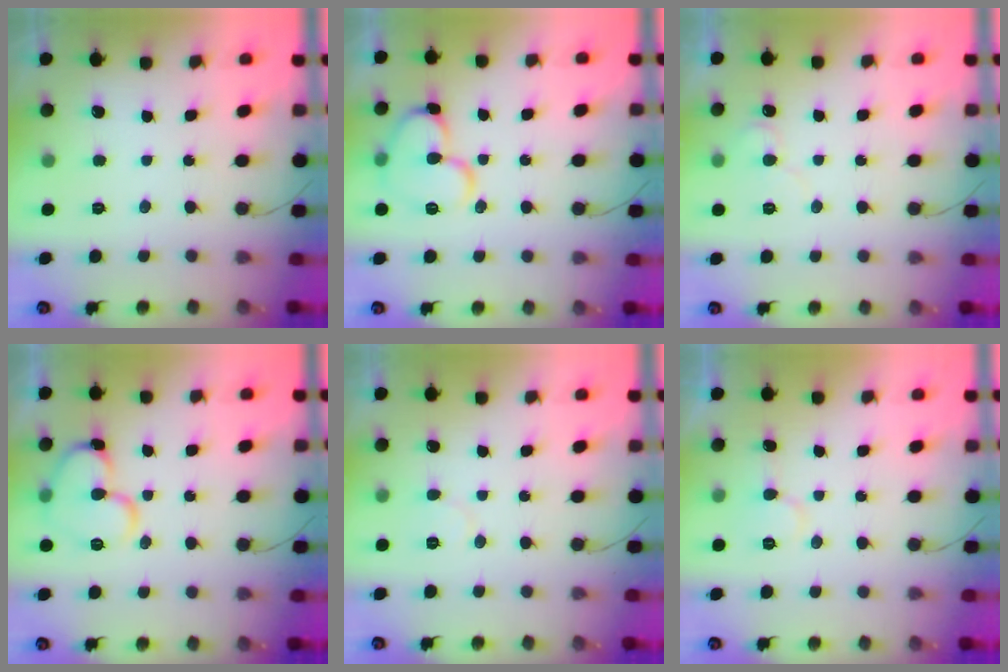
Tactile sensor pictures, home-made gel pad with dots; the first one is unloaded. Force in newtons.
{"total": 12.9, "press": 12.8, "slide": 1.8}
{"total": 5.9, "press": 5.8, "slide": 0.5}
{"total": 13.2, "press": 13.1, "slide": 1.7}
{"total": 4.3, "press": 4.3, "slide": 0.5}
{"total": 5.8, "press": 5.8, "slide": 0.5}